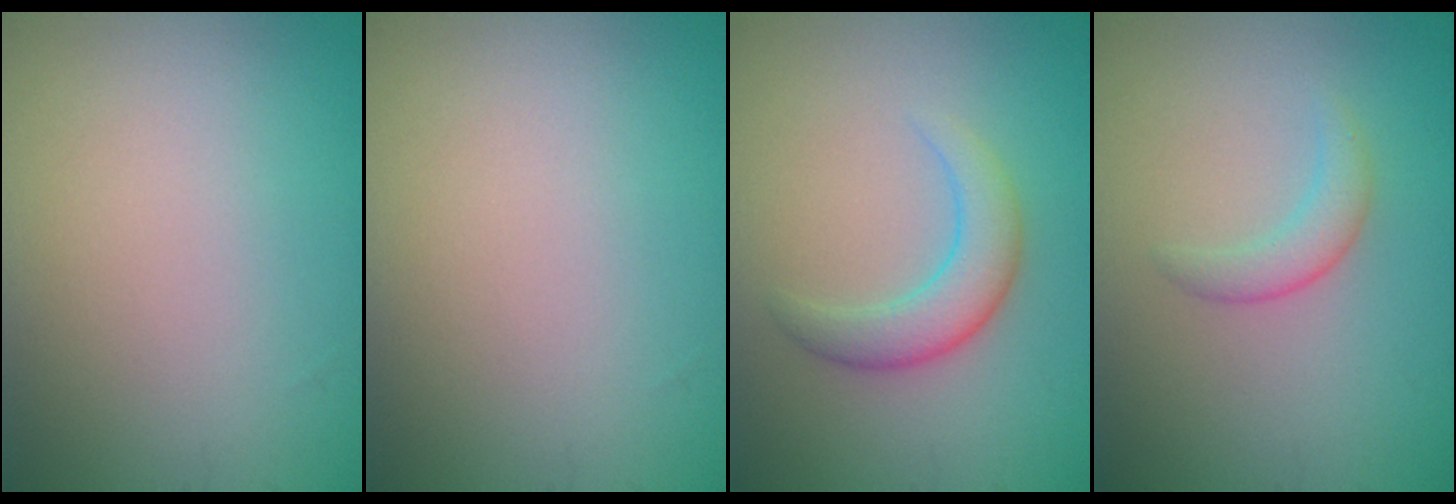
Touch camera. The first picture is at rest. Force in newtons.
{"total": 0.0}
{"total": 3.3, "press": 3.3, "slide": 0.1}
{"total": 1.8, "press": 1.8, "slide": 0.1}